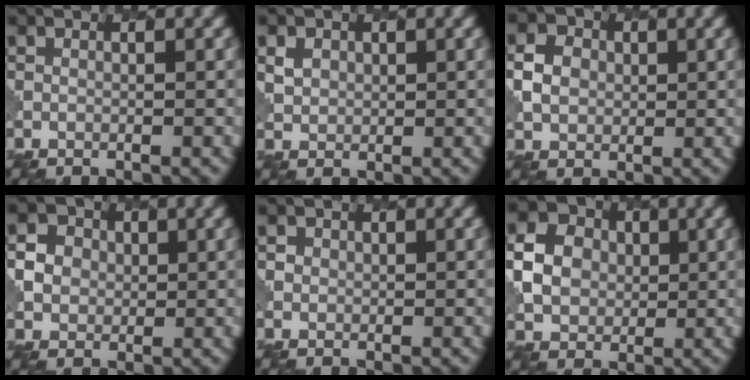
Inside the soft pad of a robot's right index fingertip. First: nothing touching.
{"total": 1.6, "force": [0.9, 1.3, 0.1], "torque": [-0.008, 0.001, 0.015]}
{"total": 2.5, "force": [0.5, 2.3, 0.9], "torque": [-0.020, 0.003, 0.007]}
{"total": 4.0, "force": [1.3, 3.6, 1.1], "torque": [-0.018, 0.016, 0.021]}
{"total": 1.2, "force": [0.6, 1.0, -0.2], "torque": [0.006, -0.001, 0.003]}
{"total": 4.8, "force": [0.6, 4.3, 2.1], "torque": [-0.043, 0.011, 0.007]}